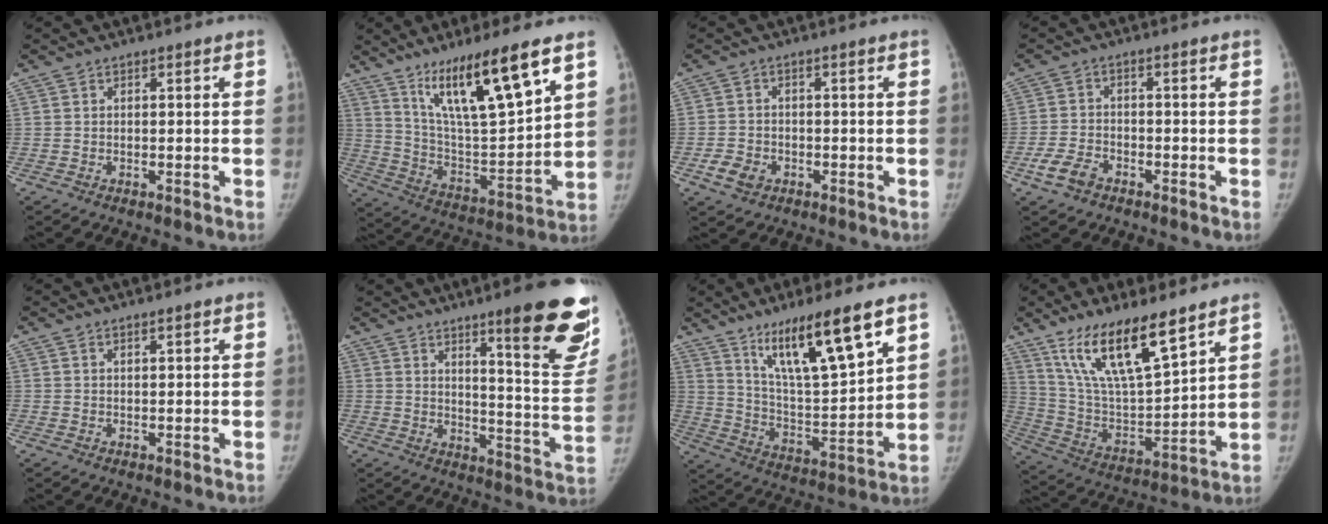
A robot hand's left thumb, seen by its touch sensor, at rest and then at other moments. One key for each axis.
{"total": 19.8, "fx": 11.9, "fy": 3.6, "fz": 15.5, "tx": -0.249, "ty": -0.055, "tz": 0.220}
{"total": 4.1, "fx": -1.8, "fy": 3.2, "fz": 1.9, "tx": -0.030, "ty": 0.010, "tz": -0.028}
{"total": 5.0, "fx": -3.0, "fy": 3.0, "fz": 2.5, "tx": -0.053, "ty": 0.015, "tz": -0.056}
{"total": 0.9, "fx": 0.7, "fy": 0.1, "fz": 0.5, "tx": -0.007, "ty": -0.004, "tz": 0.012}
{"total": 20.8, "fx": 12.5, "fy": 3.4, "fz": 16.3, "tx": -0.172, "ty": -0.080, "tz": 0.175}
{"total": 18.2, "fx": 11.1, "fy": 3.3, "fz": 14.0, "tx": -0.222, "ty": -0.057, "tz": 0.205}
{"total": 18.5, "fx": 12.4, "fy": 5.0, "fz": 12.8, "tx": -0.210, "ty": -0.059, "tz": 0.243}